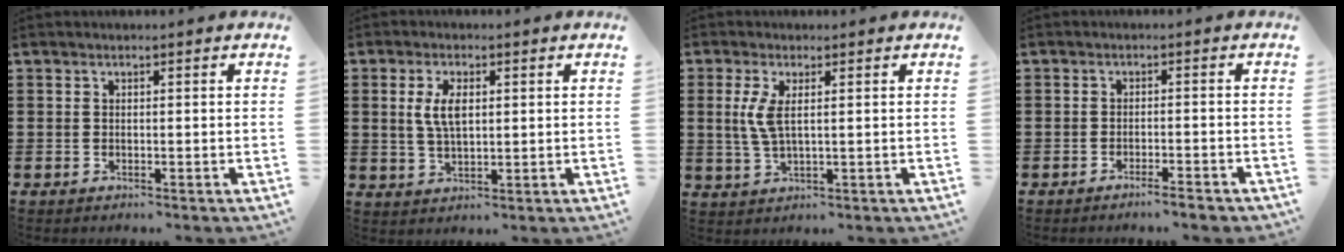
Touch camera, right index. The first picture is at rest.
{"total": 5.3, "force": [1.1, 2.3, 4.6], "torque": [-0.096, 0.010, 0.017]}
{"total": 4.3, "force": [1.0, 1.4, 3.9], "torque": [-0.095, -0.001, 0.011]}
{"total": 2.3, "force": [-2.0, -0.1, 1.2], "torque": [-0.019, 0.001, -0.037]}